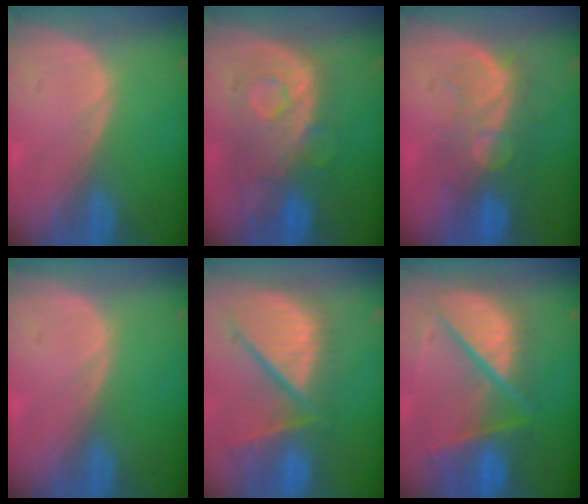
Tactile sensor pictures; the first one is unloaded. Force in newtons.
{"total": 9.6, "press": 8.9, "slide": 3.6}
{"total": 9.2, "press": 8.3, "slide": 4.0}
{"total": 0.0}
{"total": 12.5, "press": 10.7, "slide": 6.5}
{"total": 11.7, "press": 9.7, "slide": 6.4}